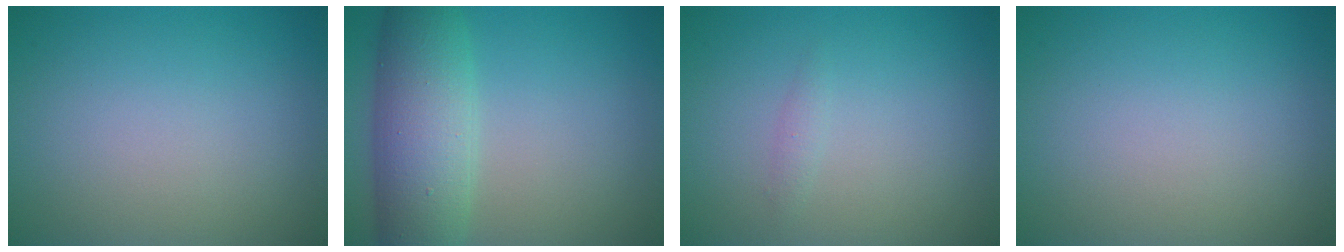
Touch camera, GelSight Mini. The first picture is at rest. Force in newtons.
{"total": 7.2, "press": 7.2, "slide": 0.2}
{"total": 0.7, "press": 0.7, "slide": 0.0}
{"total": 0.0}